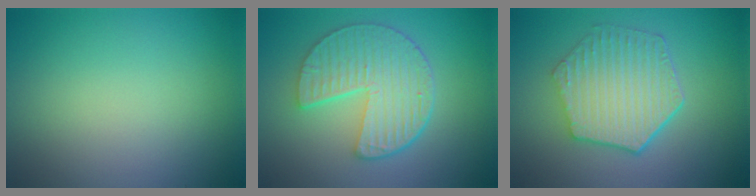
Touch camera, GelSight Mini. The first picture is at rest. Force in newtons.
{"total": 6.5, "press": 4.9, "slide": 4.2}
{"total": 6.2, "press": 4.6, "slide": 4.1}